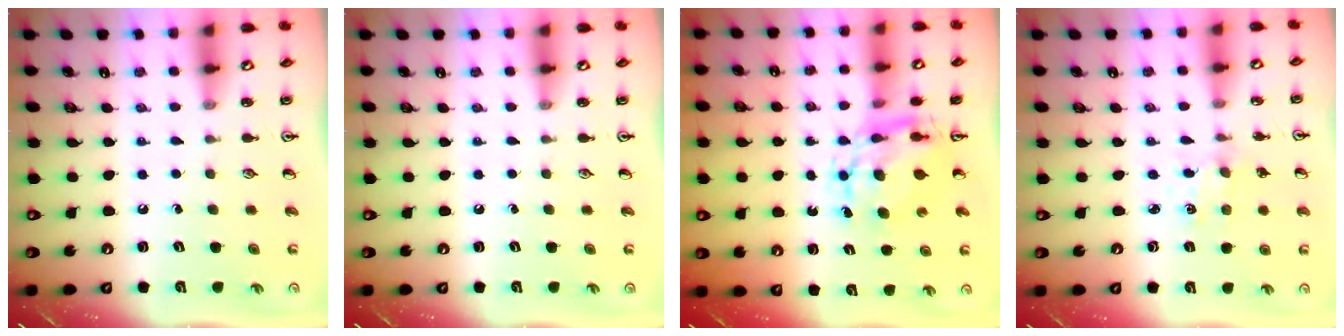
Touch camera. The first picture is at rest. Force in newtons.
{"total": 0.0}
{"total": 8.1, "press": 8.1, "slide": 0.6}
{"total": 1.0, "press": 1.0, "slide": 0.2}